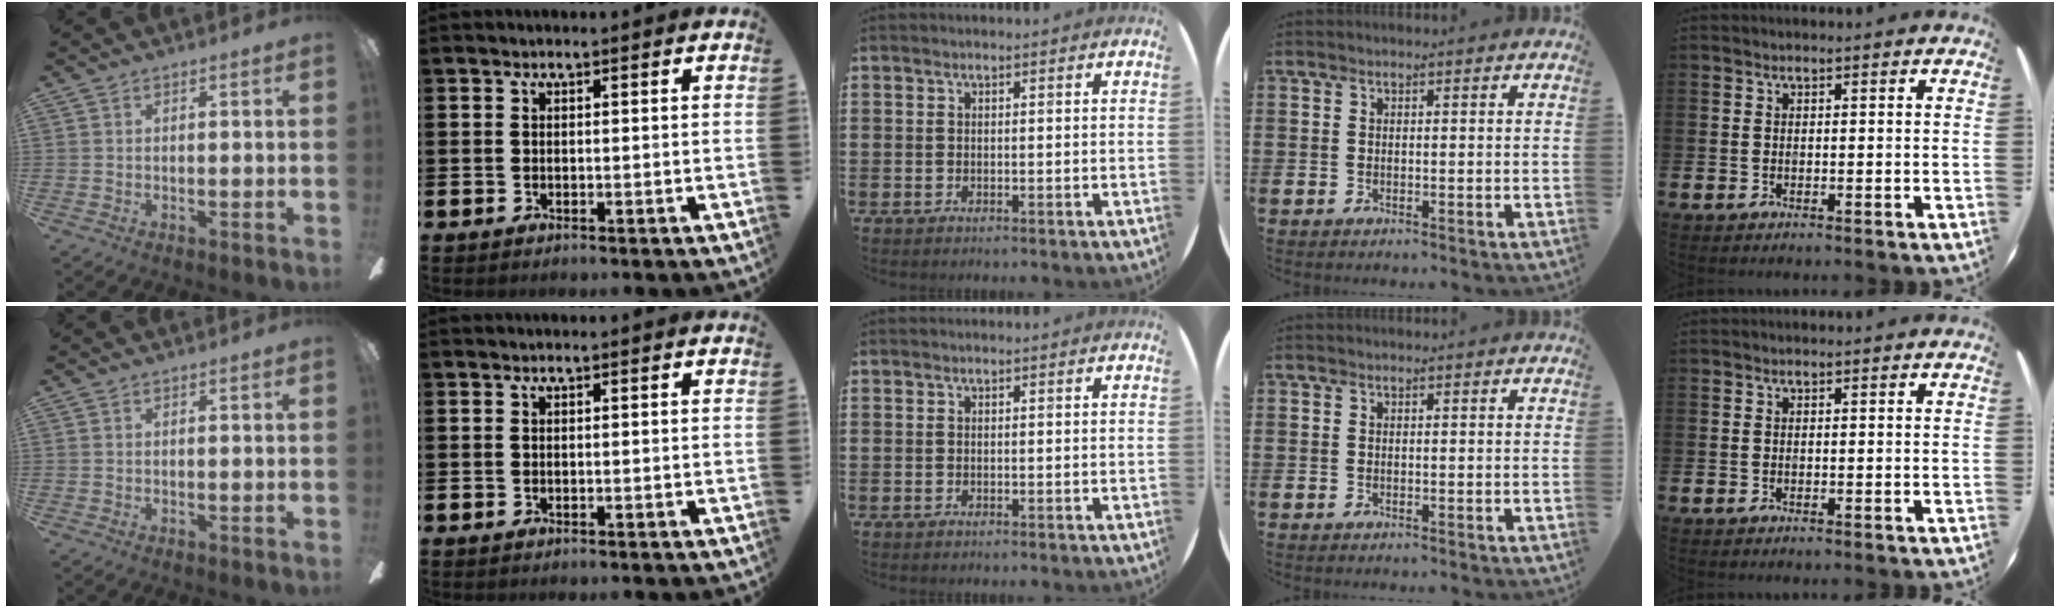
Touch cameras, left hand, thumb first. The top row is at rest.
{}